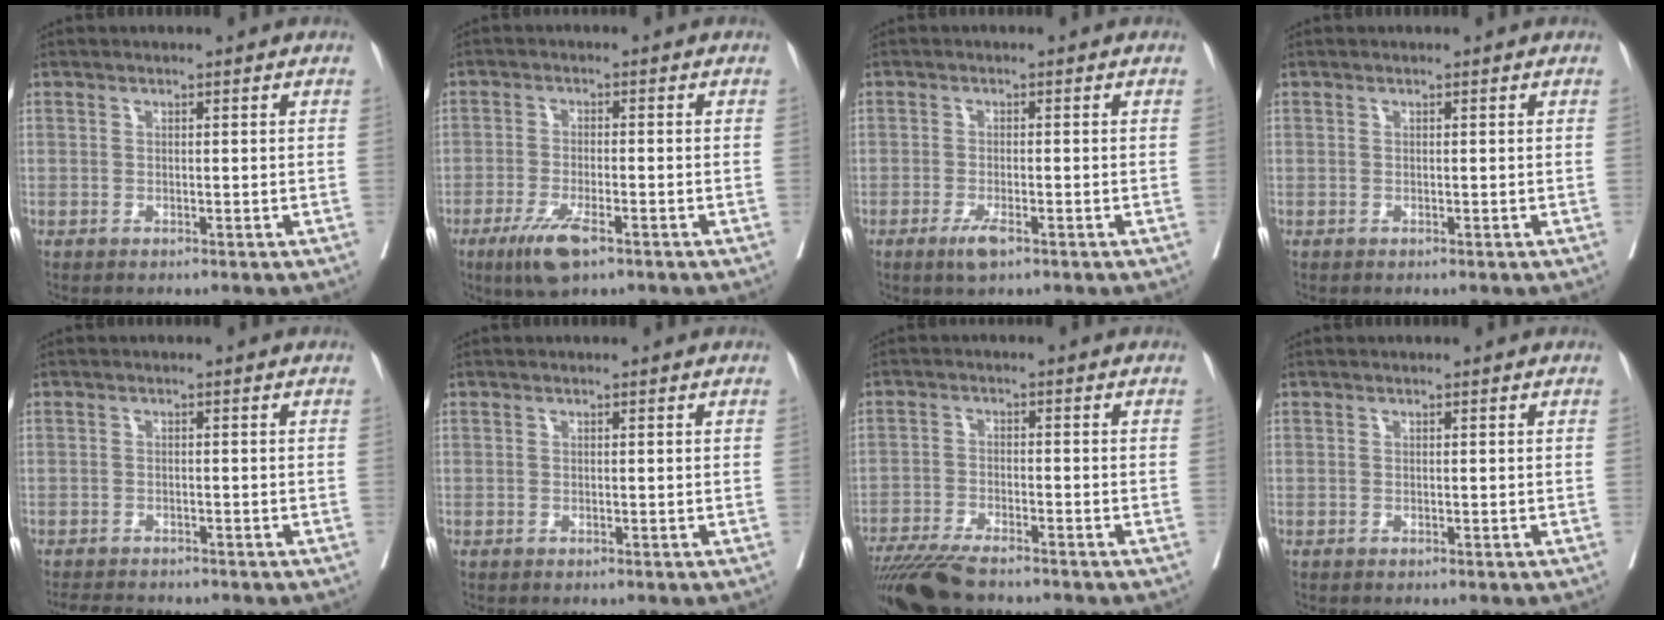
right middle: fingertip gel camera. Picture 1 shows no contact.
{"total": 6.0, "force": [-3.6, 1.3, 4.6], "torque": [-0.093, -0.012, -0.060]}
{"total": 2.7, "force": [-1.6, 0.6, 2.1], "torque": [-0.040, -0.003, -0.028]}
{"total": 0.0}
{"total": 4.9, "force": [-4.6, 1.2, 1.4], "torque": [-0.018, -0.009, -0.072]}
{"total": 0.0}
{"total": 9.8, "force": [-8.4, 1.2, 4.9], "torque": [-0.079, -0.026, -0.144]}
{"total": 0.0}